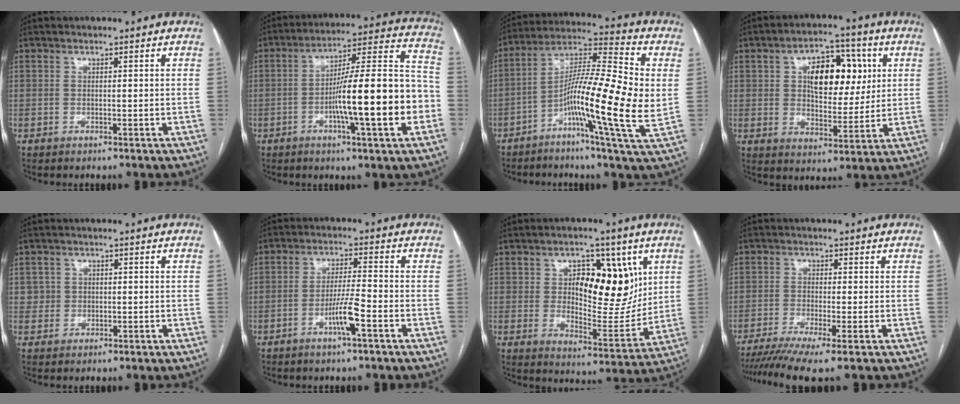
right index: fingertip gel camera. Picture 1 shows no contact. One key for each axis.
{"total": 18.9, "fx": -4.7, "fy": 1.3, "fz": 18.3, "tx": -0.268, "ty": 0.017, "tz": -0.070}
{"total": 17.6, "fx": -2.0, "fy": 0.9, "fz": 17.4, "tx": -0.304, "ty": 0.010, "tz": -0.048}
{"total": 11.7, "fx": 3.2, "fy": 6.3, "fz": 9.4, "tx": -0.146, "ty": 0.022, "tz": 0.053}
{"total": 2.1, "fx": 0.1, "fy": 2.1, "fz": -0.1, "tx": 0.011, "ty": 0.009, "tz": 0.000}
{"total": 5.5, "fx": -2.6, "fy": -0.1, "fz": 4.8, "tx": -0.093, "ty": -0.002, "tz": -0.049}
{"total": 14.1, "fx": 4.5, "fy": 6.5, "fz": 11.7, "tx": -0.161, "ty": 0.007, "tz": 0.081}
{"total": 8.1, "fx": -6.1, "fy": -0.6, "fz": 5.3, "tx": -0.084, "ty": -0.013, "tz": -0.099}